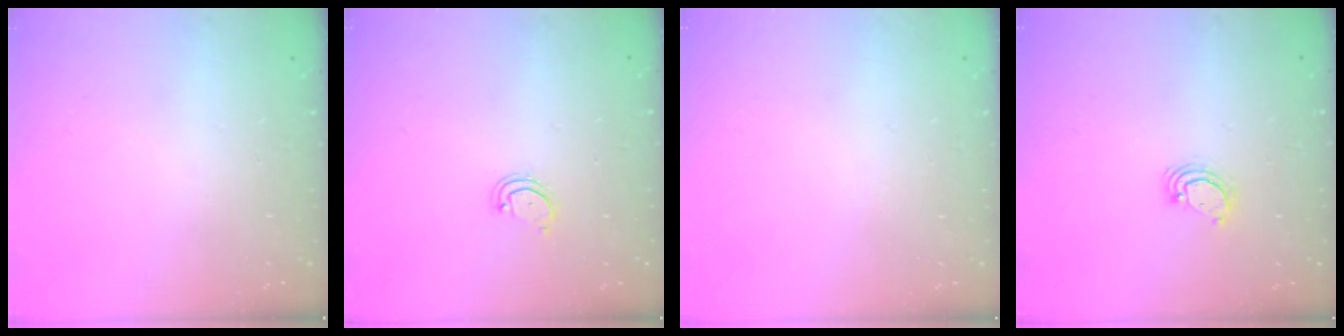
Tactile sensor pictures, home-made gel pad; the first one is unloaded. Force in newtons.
{"total": 2.5, "press": 2.5, "slide": 0.2}
{"total": 0.0}
{"total": 2.6, "press": 2.6, "slide": 0.3}